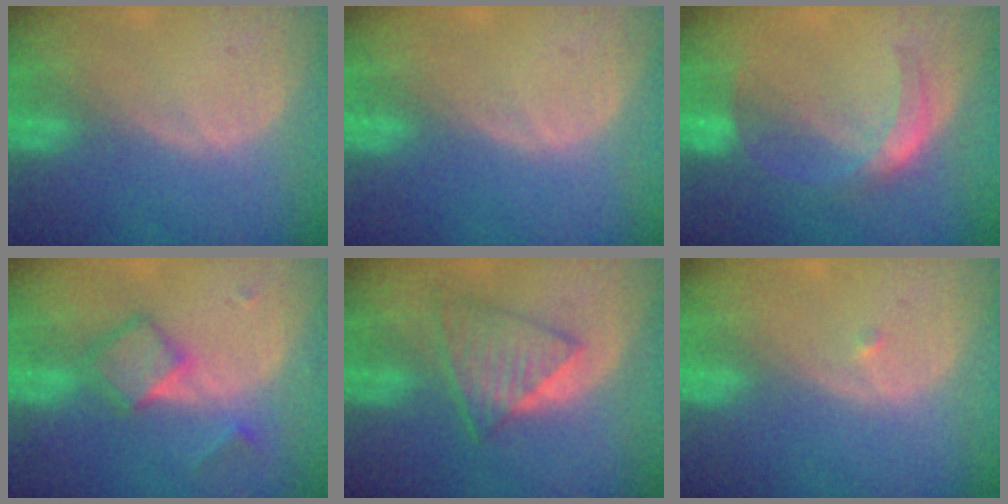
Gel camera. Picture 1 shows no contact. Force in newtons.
{"total": 0.0}
{"total": 5.9, "press": 5.1, "slide": 2.9}
{"total": 5.2, "press": 5.2, "slide": 0.1}
{"total": 6.0, "press": 5.9, "slide": 0.7}
{"total": 0.6, "press": 0.5, "slide": 0.4}